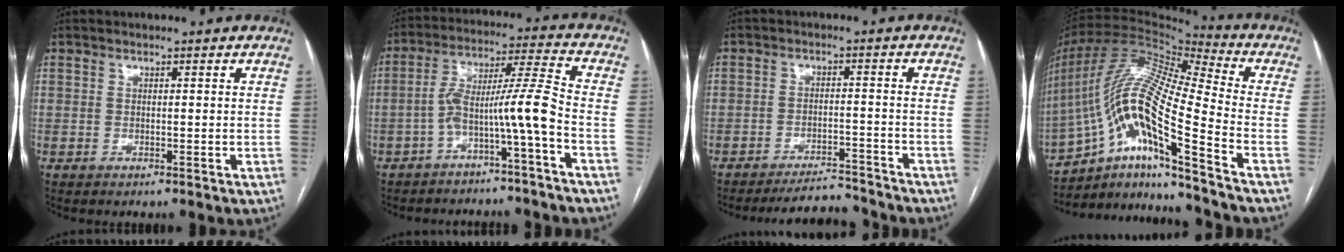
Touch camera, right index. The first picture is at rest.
{"total": 9.1, "force": [-3.8, -0.9, 8.2], "torque": [-0.141, 0.034, -0.064]}
{"total": 6.8, "force": [-6.7, 1.0, 0.4], "torque": [-0.001, 0.007, -0.104]}
{"total": 20.2, "force": [-10.7, 1.2, 17.1], "torque": [-0.359, -0.001, -0.193]}